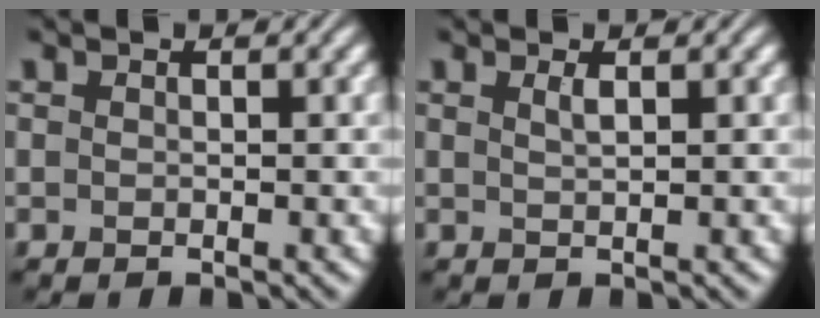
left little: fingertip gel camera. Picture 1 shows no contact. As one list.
[{"total": 1.0, "force": [0.5, 0.3, 0.8], "torque": [-0.011, 0.002, 0.008]}]